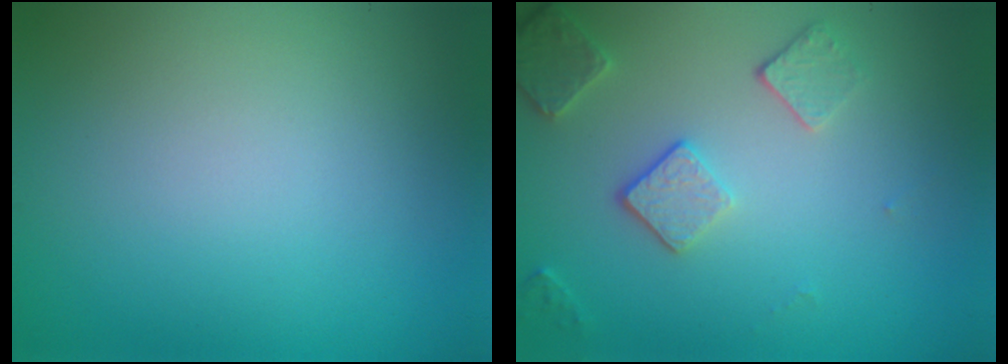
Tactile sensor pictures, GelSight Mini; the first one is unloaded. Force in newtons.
{"total": 3.7, "press": 2.9, "slide": 2.2}